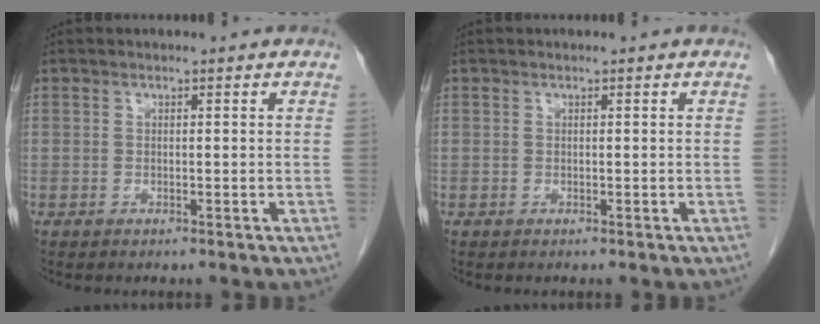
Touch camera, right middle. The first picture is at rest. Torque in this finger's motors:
{"motor_torque": [-0.08, 0.02, 0.00, -0.01]}